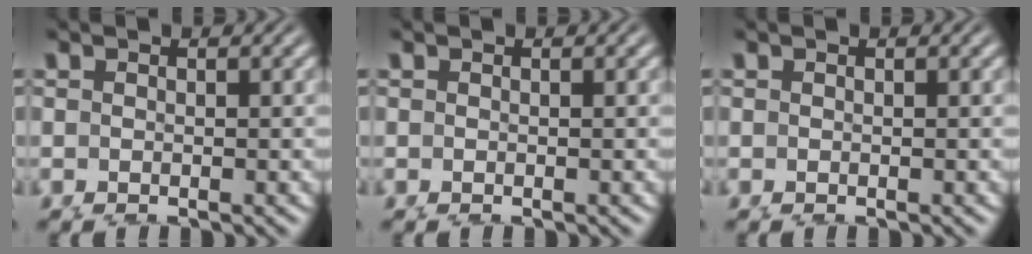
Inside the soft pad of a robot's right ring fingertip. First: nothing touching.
{"total": 0.0}
{"total": 0.0}